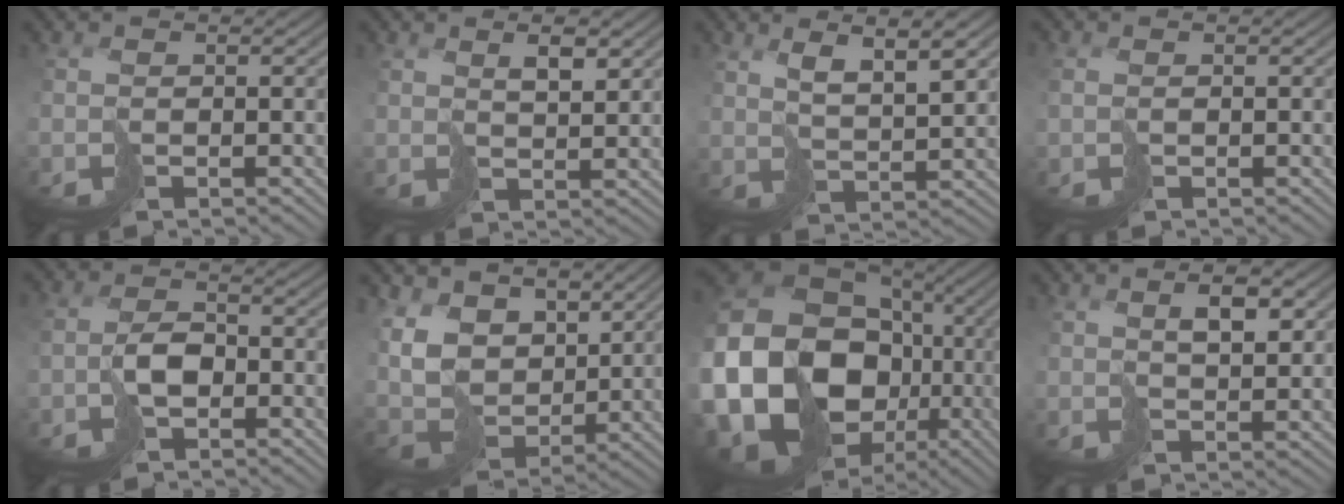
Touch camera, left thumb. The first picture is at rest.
{"total": 3.2, "force": [2.4, 0.7, 2.0], "torque": [-0.035, -0.001, 0.048]}
{"total": 6.7, "force": [4.2, 1.5, 4.9], "torque": [-0.080, 0.005, 0.081]}
{"total": 1.0, "force": [0.0, 0.9, 0.5], "torque": [-0.015, -0.004, 0.004]}
{"total": 3.4, "force": [-1.2, 2.2, 2.3], "torque": [-0.049, 0.005, -0.028]}
{"total": 10.4, "force": [4.8, 7.3, 5.6], "torque": [-0.172, 0.002, 0.086]}
{"total": 24.9, "force": [-3.8, 21.5, 11.9], "torque": [-0.314, -0.063, -0.084]}
{"total": 3.7, "force": [2.0, 1.3, 2.8], "torque": [-0.048, 0.002, 0.041]}